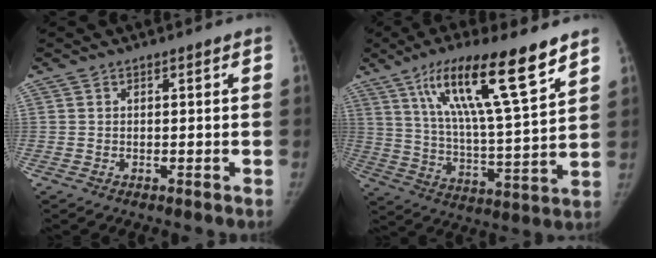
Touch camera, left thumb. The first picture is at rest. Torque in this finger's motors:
{"motor_torque": [0.27, 0.29, 1.75, -1.02, 0.19]}